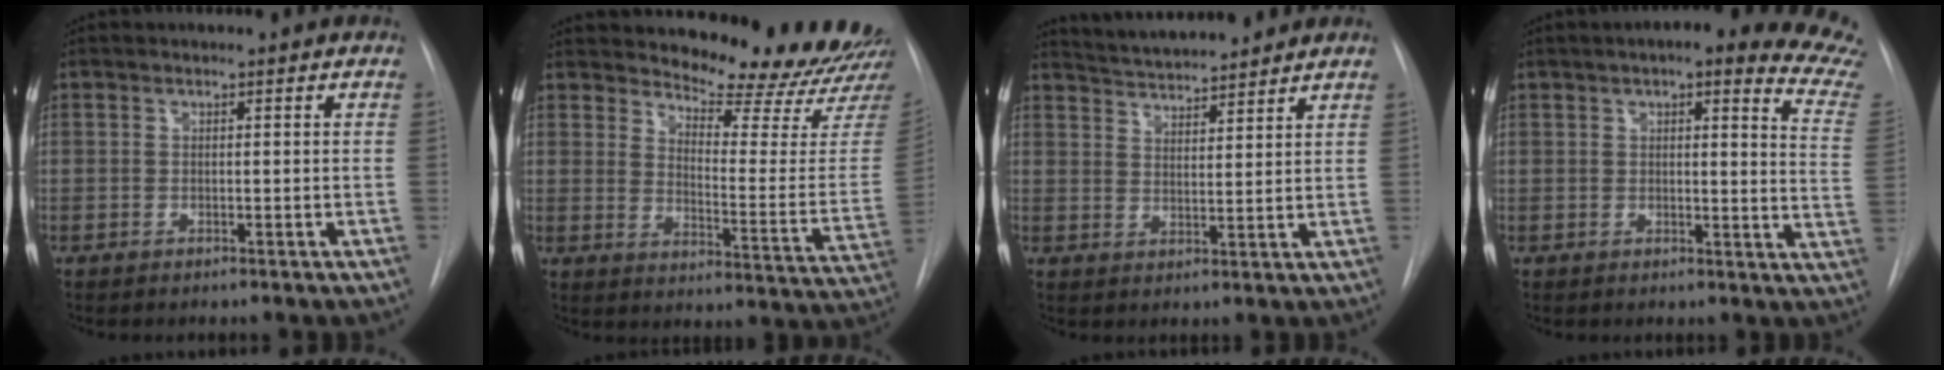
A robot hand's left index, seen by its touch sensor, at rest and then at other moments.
{"total": 18.2, "force": [17.5, 0.7, 5.0], "torque": [-0.068, -0.118, 0.217]}
{"total": 9.5, "force": [9.0, 0.7, 2.9], "torque": [-0.052, 0.018, 0.146]}
{"total": 18.0, "force": [15.3, 2.1, 9.2], "torque": [-0.100, -0.047, 0.150]}